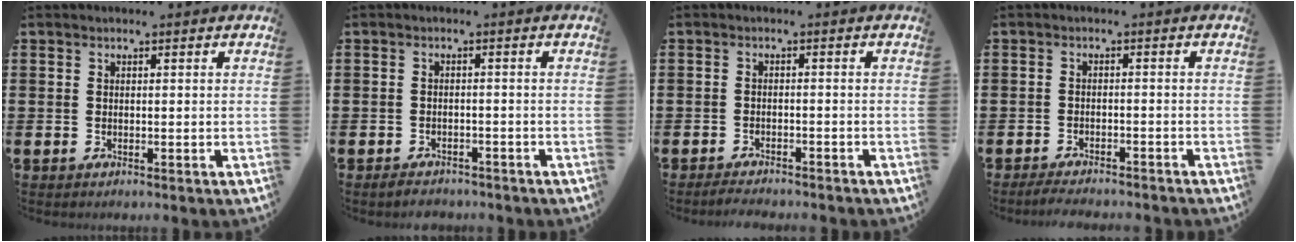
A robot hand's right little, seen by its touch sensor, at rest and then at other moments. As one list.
[{"total": 1.5, "force": [-1.5, 0.4, 0.1], "torque": [-0.008, 0.003, -0.033]}, {"total": 1.6, "force": [-1.6, 0.0, 0.2], "torque": [-0.006, 0.002, -0.032]}, {"total": 2.0, "force": [-1.9, 0.0, 0.4], "torque": [-0.009, 0.004, -0.038]}]